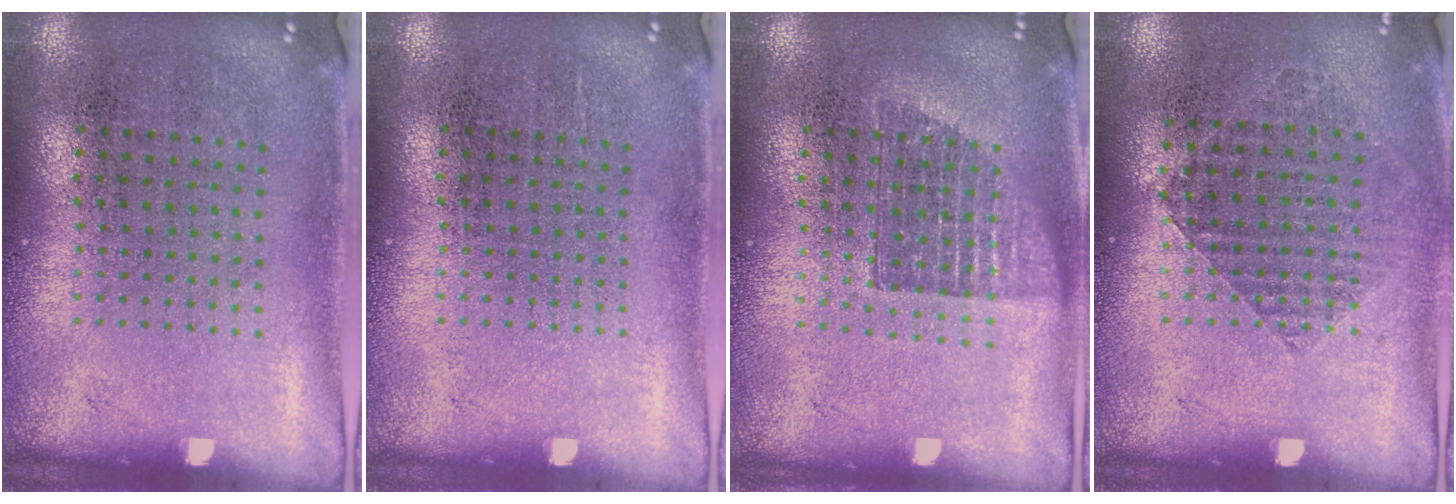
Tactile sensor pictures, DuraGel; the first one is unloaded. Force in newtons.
{"total": 0.0}
{"total": 1.2, "press": 1.0, "slide": 0.7}
{"total": 0.9, "press": 0.8, "slide": 0.3}